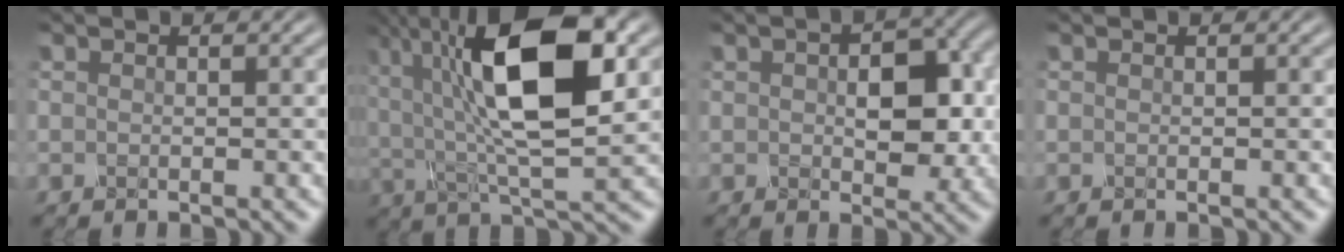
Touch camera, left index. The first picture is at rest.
{"total": 13.2, "force": [3.3, 5.0, 11.8], "torque": [-0.200, 0.010, 0.048]}
{"total": 5.7, "force": [0.5, 3.4, 4.6], "torque": [-0.063, -0.003, 0.010]}
{"total": 0.0}